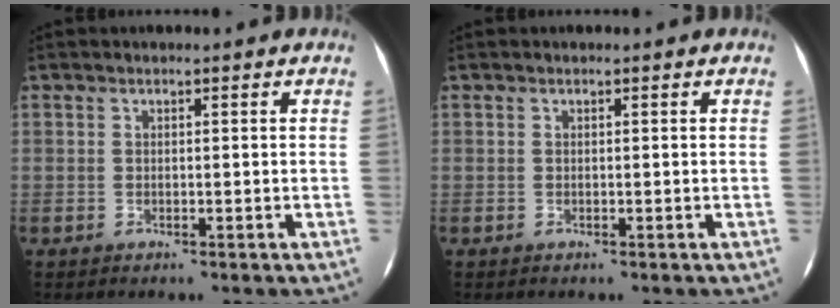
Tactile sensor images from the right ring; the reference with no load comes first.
{"total": 0.0}